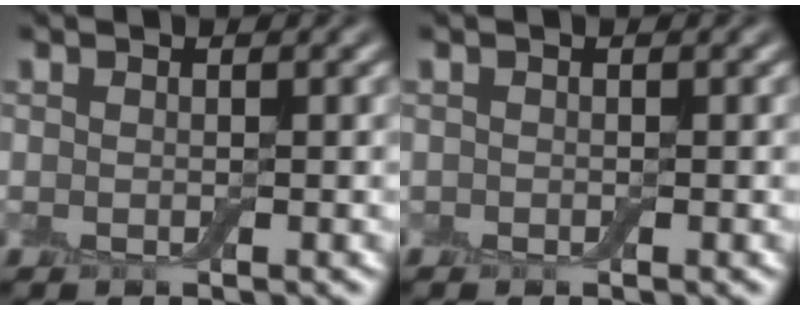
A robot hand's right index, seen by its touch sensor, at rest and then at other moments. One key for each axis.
{"total": 0.0}